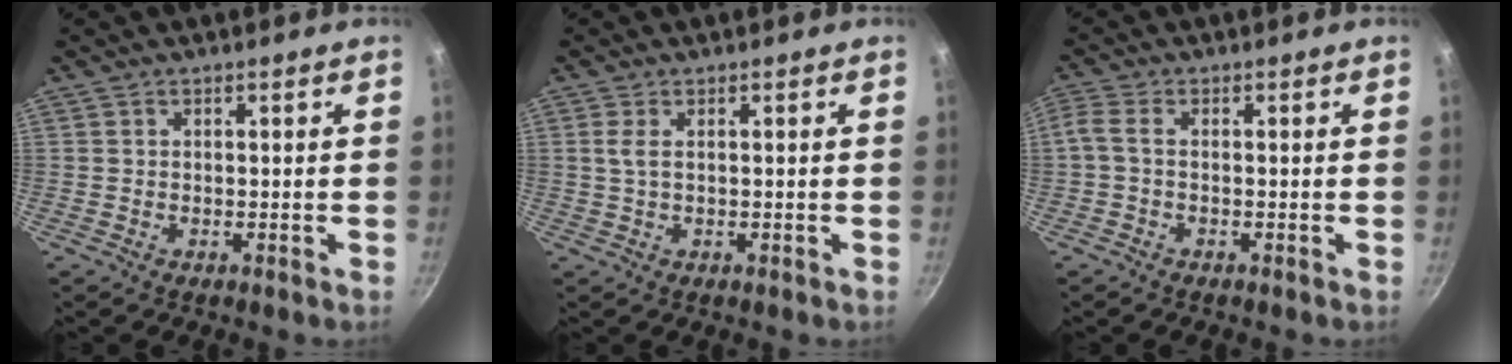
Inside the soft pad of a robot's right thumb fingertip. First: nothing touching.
{"total": 2.0, "force": [0.5, 0.7, 1.8], "torque": [-0.040, 0.000, 0.011]}
{"total": 2.7, "force": [-0.6, 1.1, 2.4], "torque": [-0.072, 0.009, -0.022]}